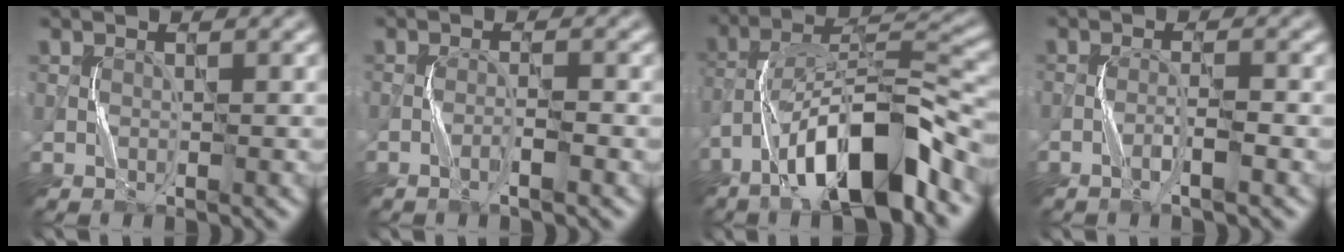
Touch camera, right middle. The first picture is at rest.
{"total": 1.7, "force": [-1.1, 0.0, 1.4], "torque": [-0.027, 0.008, -0.021]}
{"total": 11.7, "force": [-7.0, 3.1, 8.9], "torque": [-0.146, 0.021, -0.124]}
{"total": 2.2, "force": [-1.3, 0.1, 1.8], "torque": [-0.036, 0.008, -0.027]}